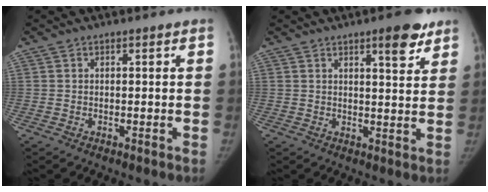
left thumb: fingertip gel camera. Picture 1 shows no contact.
{"total": 6.8, "force": [4.3, 1.9, 4.9], "torque": [-0.052, -0.023, 0.056]}